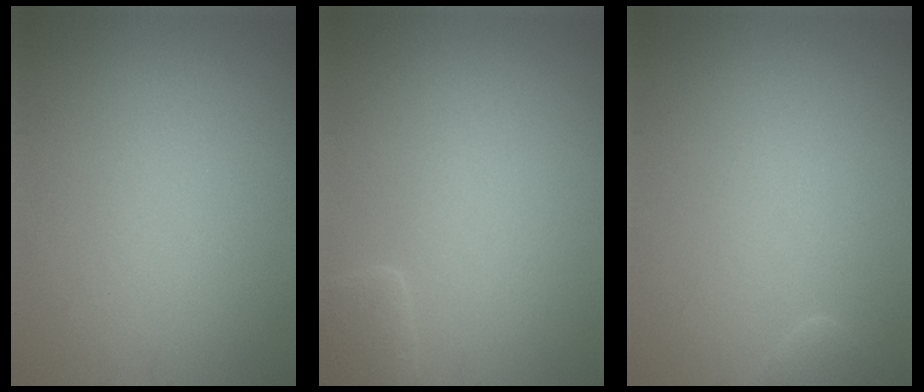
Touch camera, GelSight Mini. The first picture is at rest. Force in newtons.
{"total": 1.6, "press": 1.6, "slide": 0.2}
{"total": 1.4, "press": 1.4, "slide": 0.2}